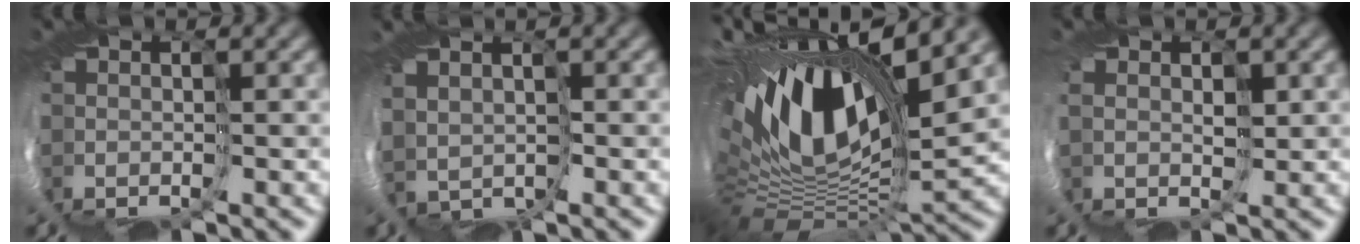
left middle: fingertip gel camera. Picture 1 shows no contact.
{"total": 1.9, "force": [0.6, 1.7, 0.6], "torque": [-0.030, -0.001, 0.015]}
{"total": 13.1, "force": [5.3, 5.4, 10.7], "torque": [-0.211, 0.021, 0.076]}
{"total": 1.6, "force": [1.2, 0.9, 0.7], "torque": [-0.019, 0.019, 0.018]}